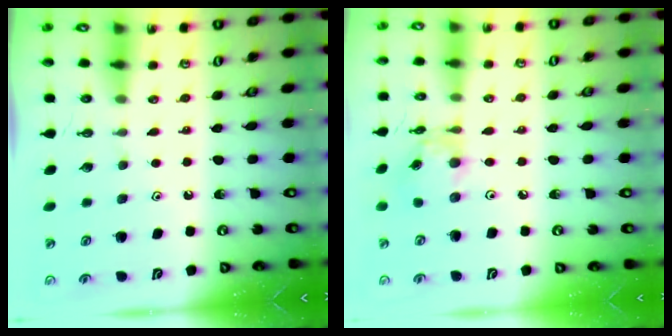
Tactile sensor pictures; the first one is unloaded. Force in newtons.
{"total": 11.2, "press": 11.2, "slide": 0.9}